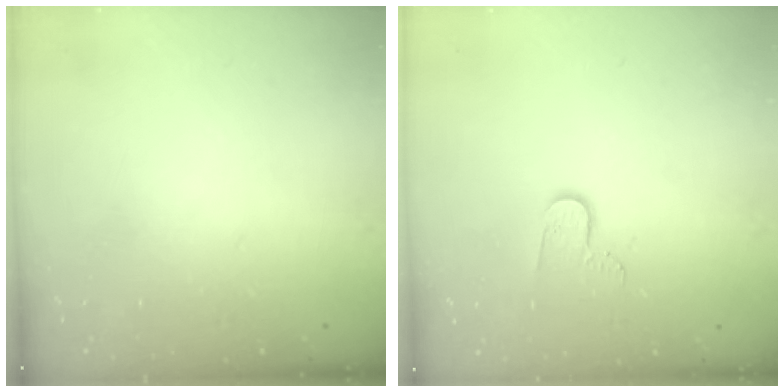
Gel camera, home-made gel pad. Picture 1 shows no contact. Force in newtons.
{"total": 7.0, "press": 7.0, "slide": 0.5}